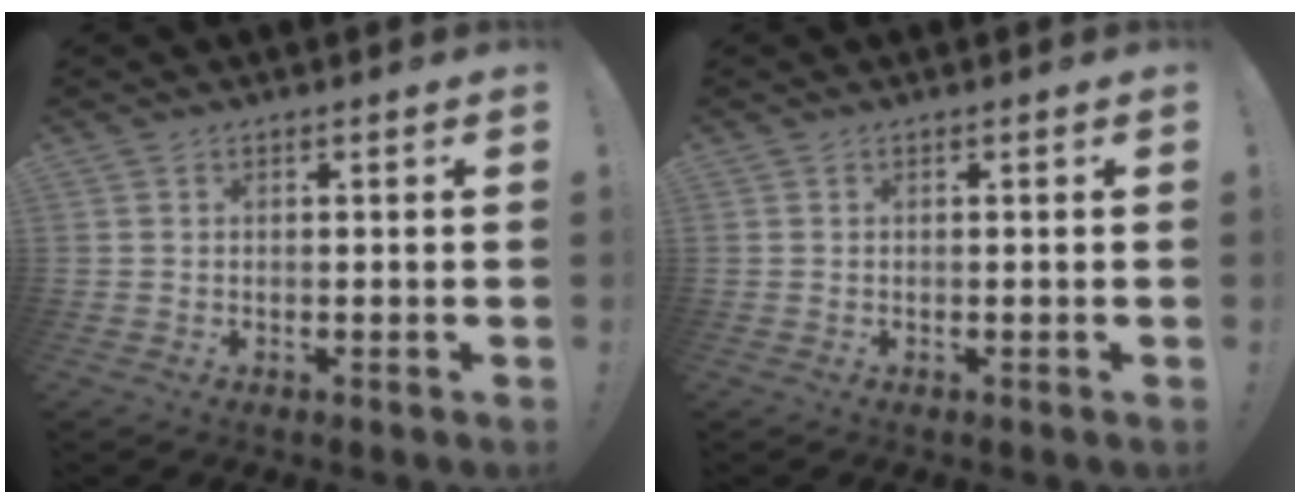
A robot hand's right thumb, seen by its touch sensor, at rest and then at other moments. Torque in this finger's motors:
{"motor_torque": [-0.12, 0.12, 0.00, 0.00, 0.00]}